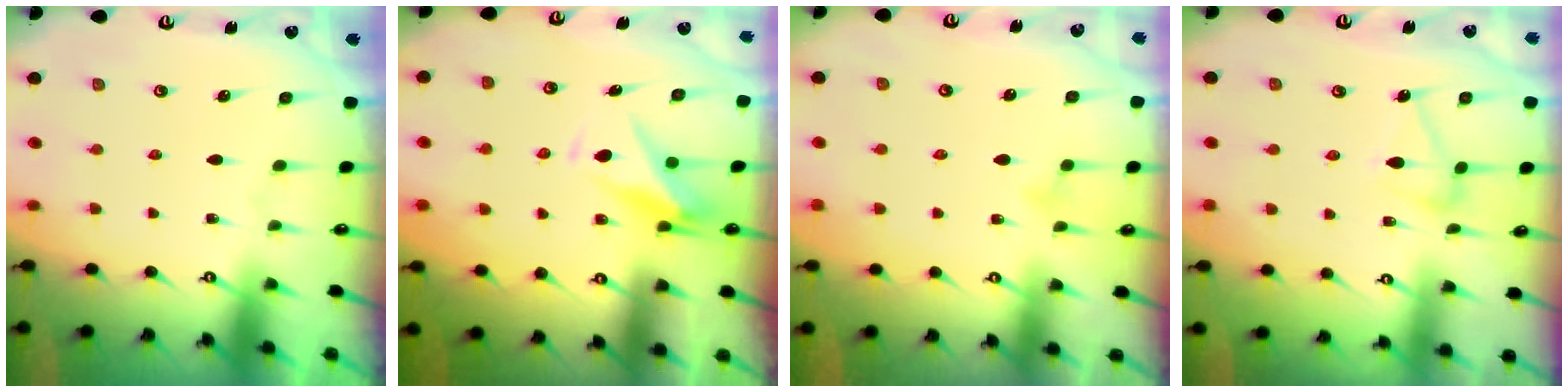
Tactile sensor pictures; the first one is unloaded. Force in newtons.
{"total": 9.2, "press": 9.1, "slide": 1.6}
{"total": 4.7, "press": 4.7, "slide": 0.5}
{"total": 8.8, "press": 8.8, "slide": 0.4}